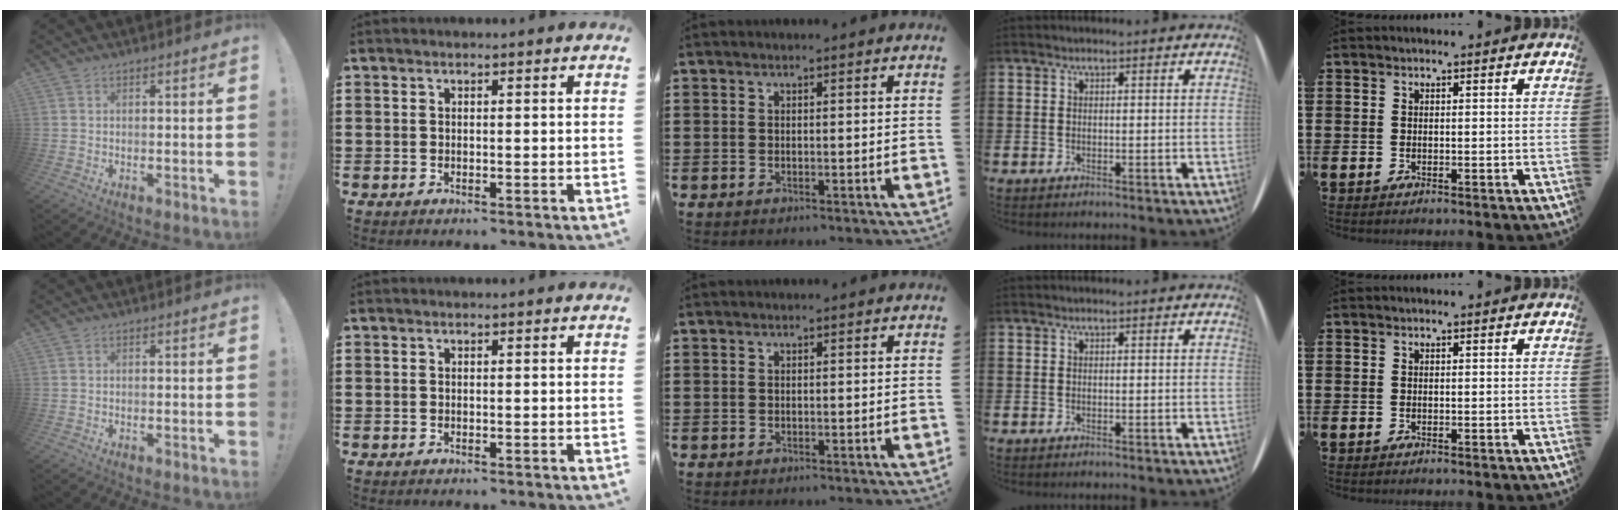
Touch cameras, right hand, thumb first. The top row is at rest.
{}